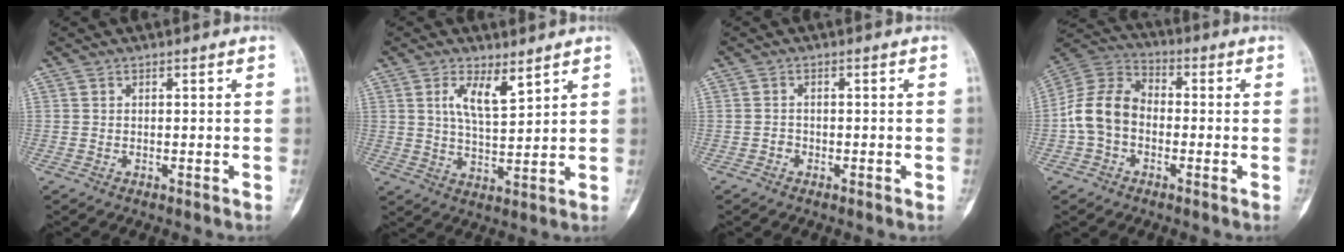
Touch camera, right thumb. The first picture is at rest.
{"total": 6.7, "force": [3.6, 2.4, 5.1], "torque": [-0.086, -0.029, 0.071]}
{"total": 1.1, "force": [-0.6, 0.9, 0.3], "torque": [-0.002, 0.004, -0.015]}
{"total": 11.0, "force": [-1.9, 8.1, 7.2], "torque": [-0.133, 0.036, -0.050]}